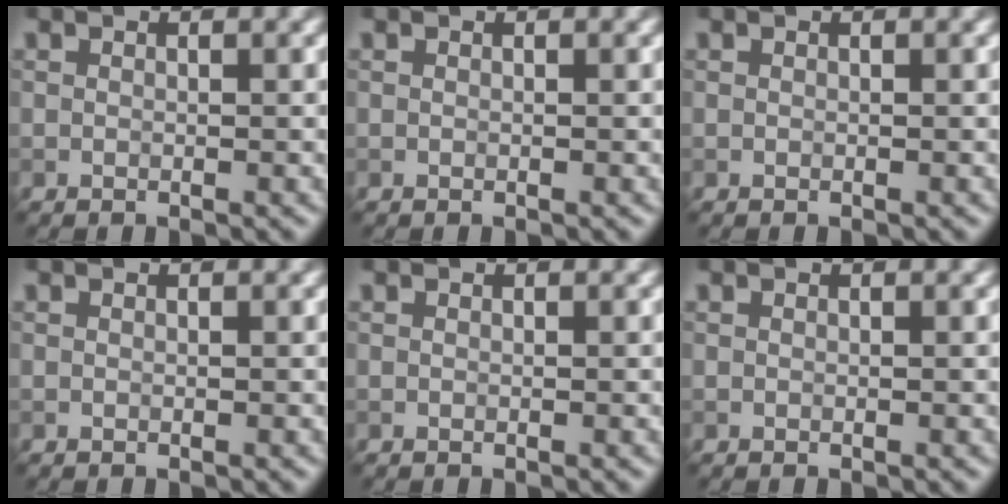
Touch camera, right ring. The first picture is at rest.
{"total": 0.0}
{"total": 0.0}
{"total": 0.0}
{"total": 0.0}
{"total": 0.0}